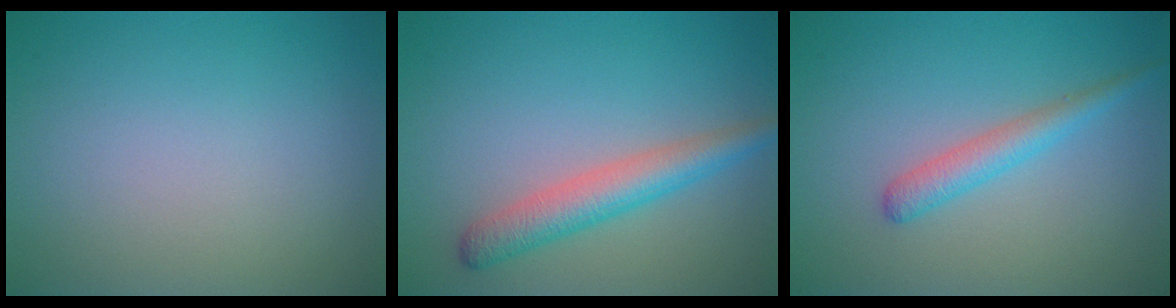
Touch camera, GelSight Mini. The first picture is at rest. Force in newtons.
{"total": 3.7, "press": 3.7, "slide": 0.1}
{"total": 2.3, "press": 2.3, "slide": 0.1}